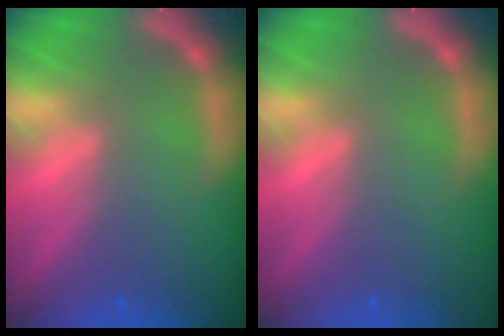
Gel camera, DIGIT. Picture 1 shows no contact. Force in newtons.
{"total": 0.0}